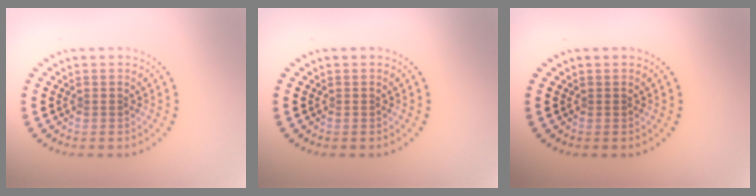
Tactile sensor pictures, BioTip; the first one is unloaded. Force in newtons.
{"total": 0.0}
{"total": 0.0}